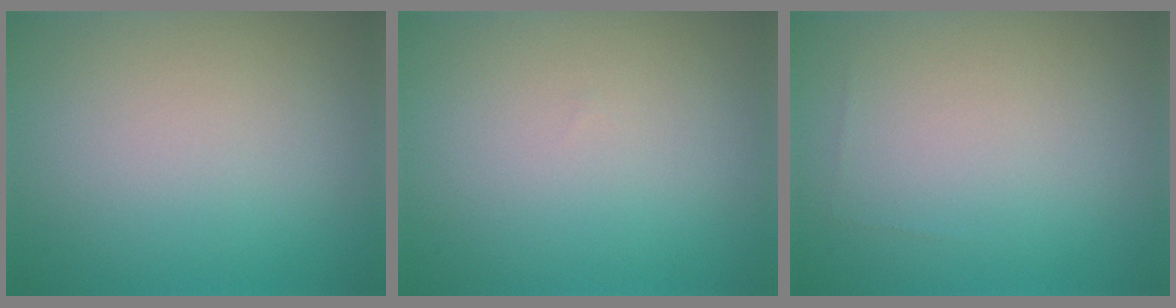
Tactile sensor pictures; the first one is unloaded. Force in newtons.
{"total": 0.0}
{"total": 0.0}